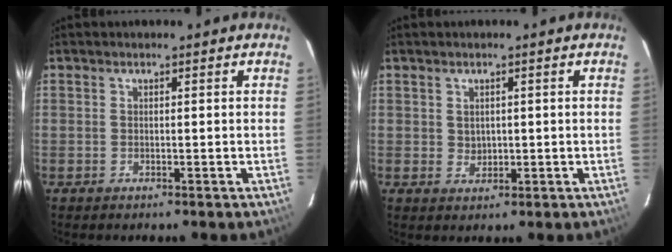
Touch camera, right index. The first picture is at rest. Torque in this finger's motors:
{"motor_torque": [-0.12, 0.10, -0.02, -0.01]}